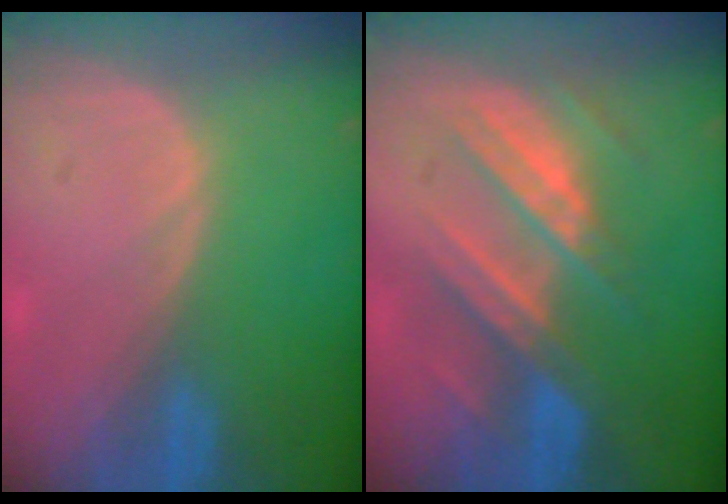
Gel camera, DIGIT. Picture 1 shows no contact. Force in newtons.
{"total": 7.7, "press": 7.6, "slide": 0.8}